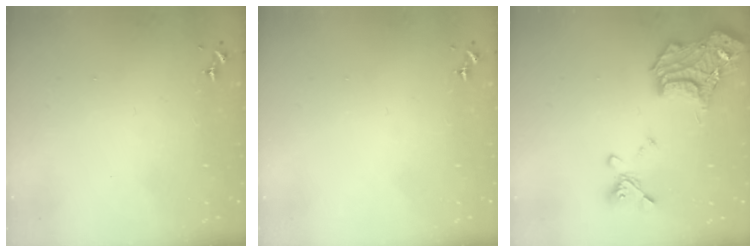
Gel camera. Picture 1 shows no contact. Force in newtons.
{"total": 0.0}
{"total": 22.9, "press": 22.8, "slide": 2.3}